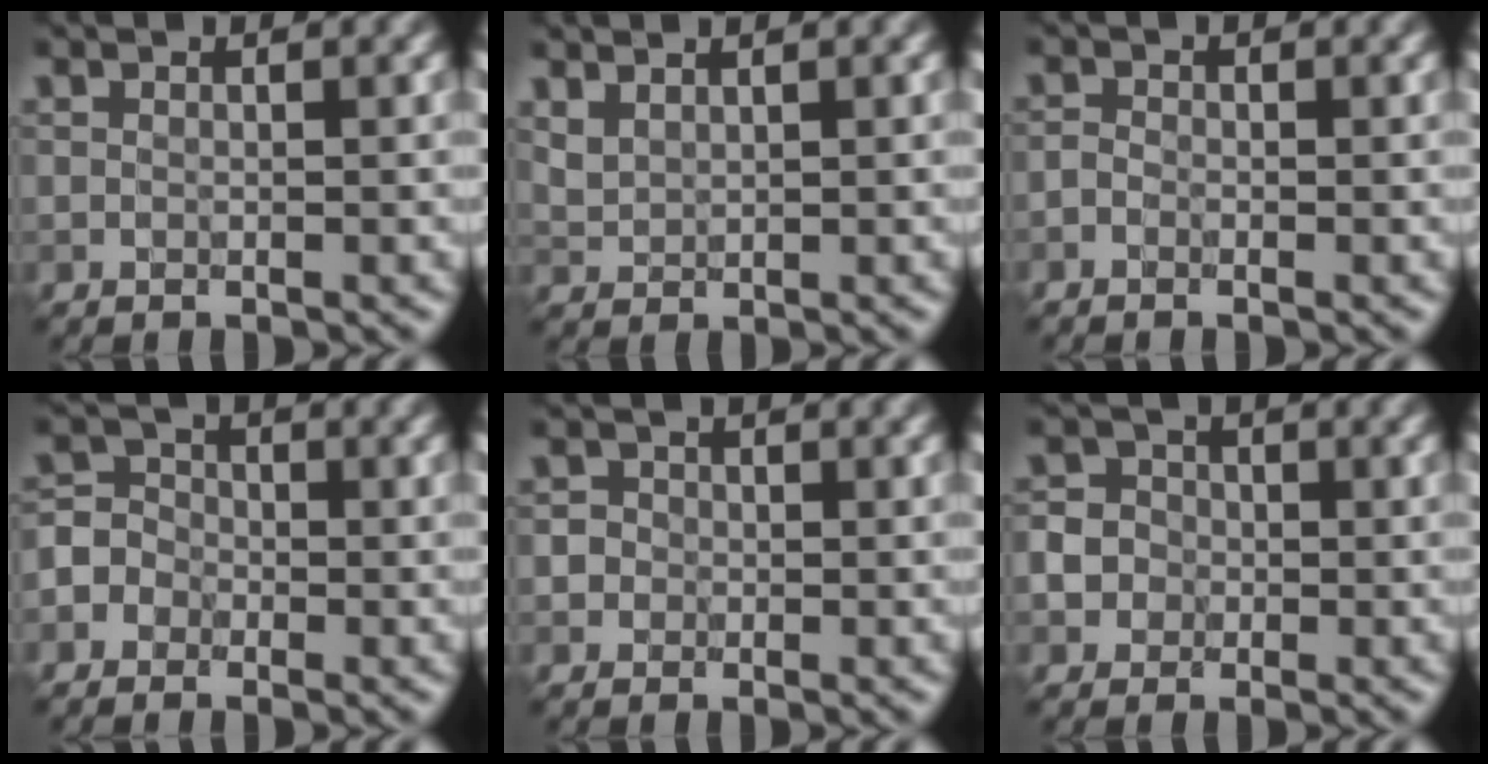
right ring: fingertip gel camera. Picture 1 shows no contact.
{"total": 1.4, "force": [1.1, 0.5, 0.6], "torque": [-0.019, 0.001, 0.031]}
{"total": 0.8, "force": [-0.5, 0.4, 0.4], "torque": [-0.007, -0.001, -0.013]}
{"total": 3.7, "force": [-1.8, 3.0, 0.9], "torque": [-0.001, 0.008, -0.045]}
{"total": 2.3, "force": [0.4, 2.1, 0.9], "torque": [0.007, 0.015, -0.016]}
{"total": 5.1, "force": [-1.0, 4.7, 1.6], "torque": [-0.016, 0.017, -0.045]}